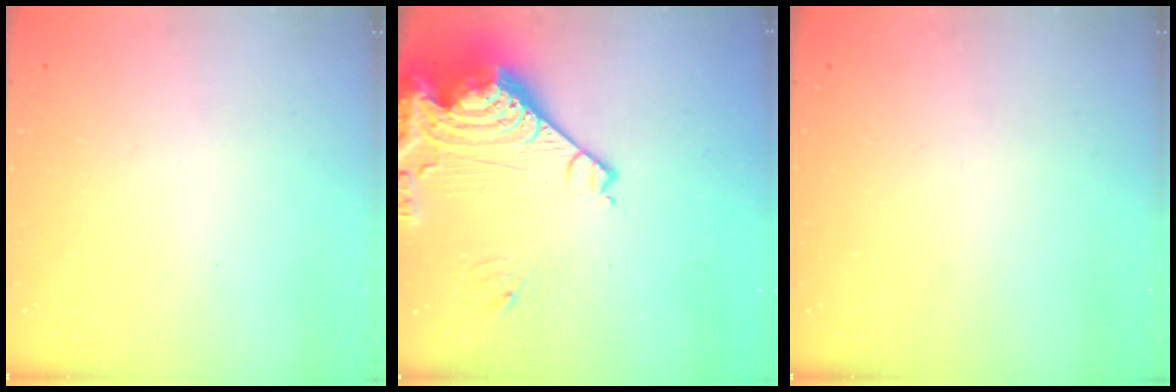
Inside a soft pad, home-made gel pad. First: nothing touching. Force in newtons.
{"total": 18.3, "press": 18.2, "slide": 2.2}
{"total": 0.0}